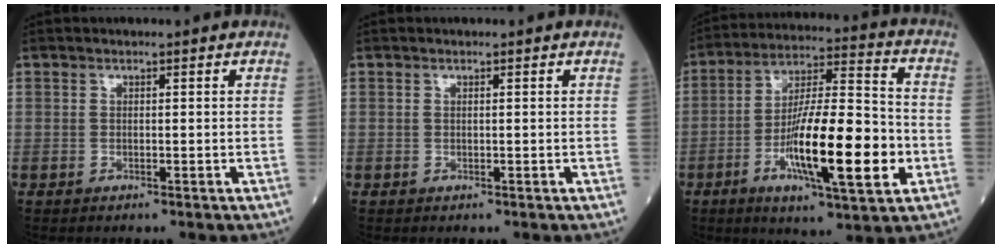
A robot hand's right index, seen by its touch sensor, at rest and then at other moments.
{"total": 0.0}
{"total": 17.9, "force": [-5.1, 2.8, 16.9], "torque": [-0.299, -0.008, -0.083]}